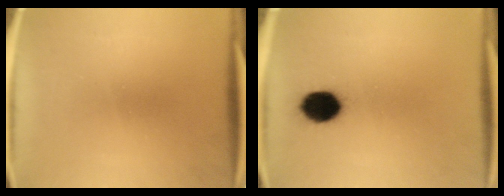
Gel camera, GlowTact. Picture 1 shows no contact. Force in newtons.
{"total": 8.1}